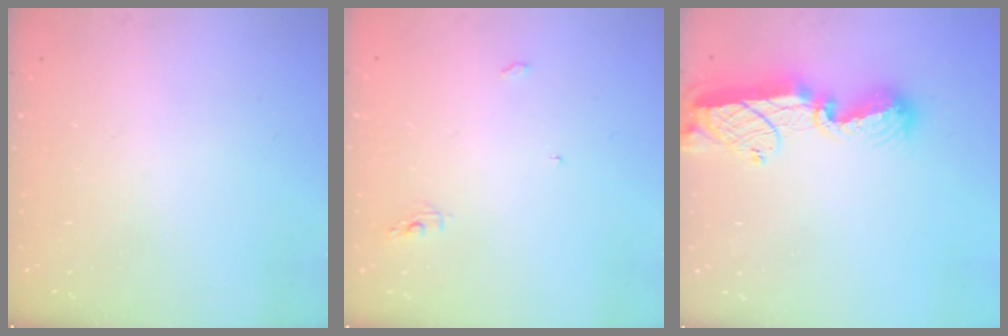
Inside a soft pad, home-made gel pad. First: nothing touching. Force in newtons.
{"total": 3.4, "press": 3.4, "slide": 0.0}
{"total": 12.4, "press": 12.4, "slide": 1.0}